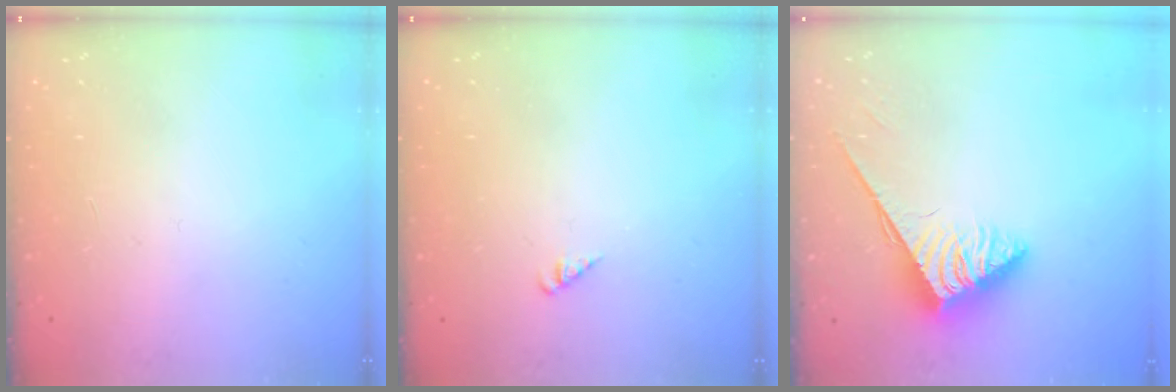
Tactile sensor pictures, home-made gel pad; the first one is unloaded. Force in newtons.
{"total": 1.4, "press": 1.4, "slide": 0.3}
{"total": 3.6, "press": 3.6, "slide": 0.6}